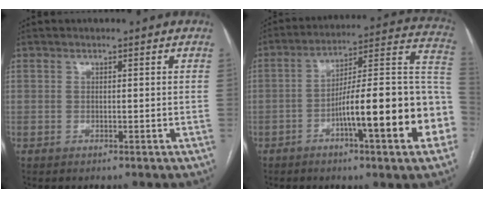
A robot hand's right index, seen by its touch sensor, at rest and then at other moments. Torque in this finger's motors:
{"motor_torque": [2.14, 0.00, 1.05, 0.21]}